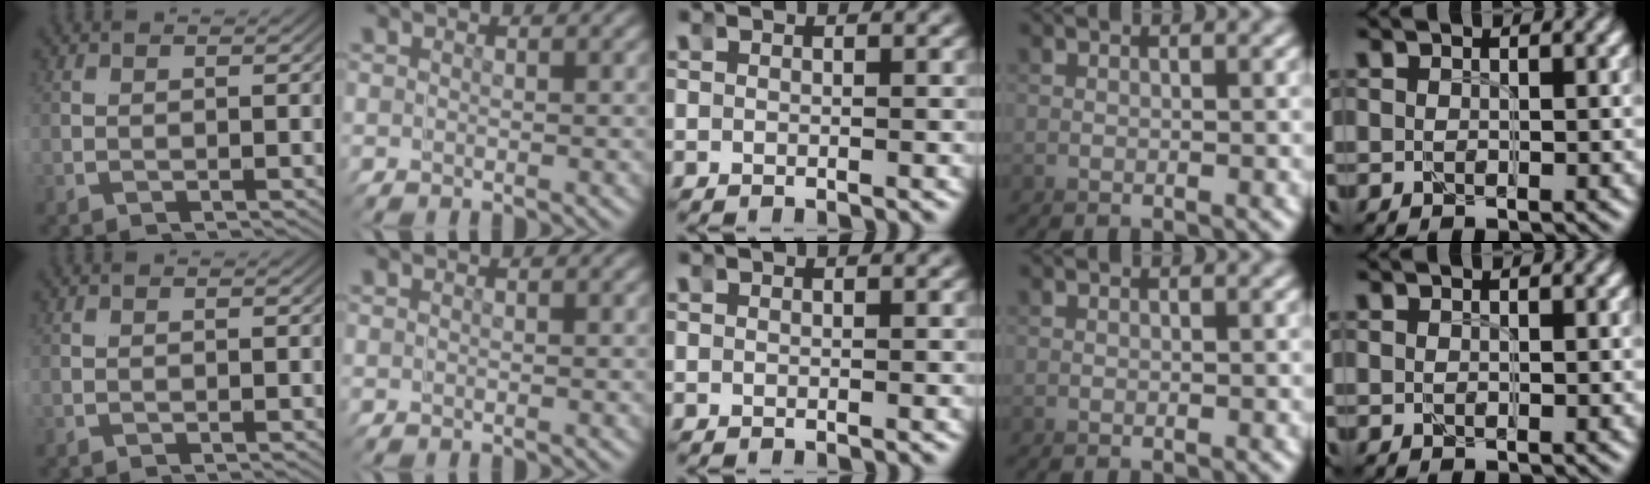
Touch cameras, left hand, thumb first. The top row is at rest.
{}